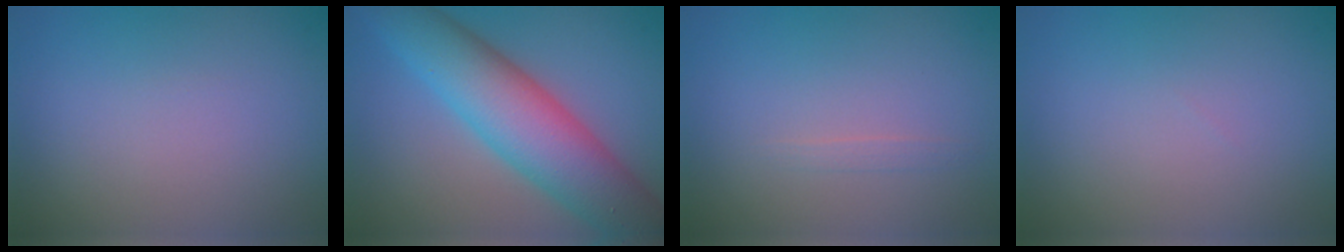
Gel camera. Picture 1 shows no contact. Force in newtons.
{"total": 9.8, "press": 9.8, "slide": 0.1}
{"total": 0.7, "press": 0.7, "slide": 0.1}
{"total": 0.0}